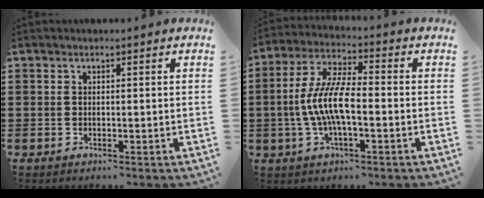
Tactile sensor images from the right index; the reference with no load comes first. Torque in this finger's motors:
{"motor_torque": [1.42, -0.38, 1.05, 0.21]}